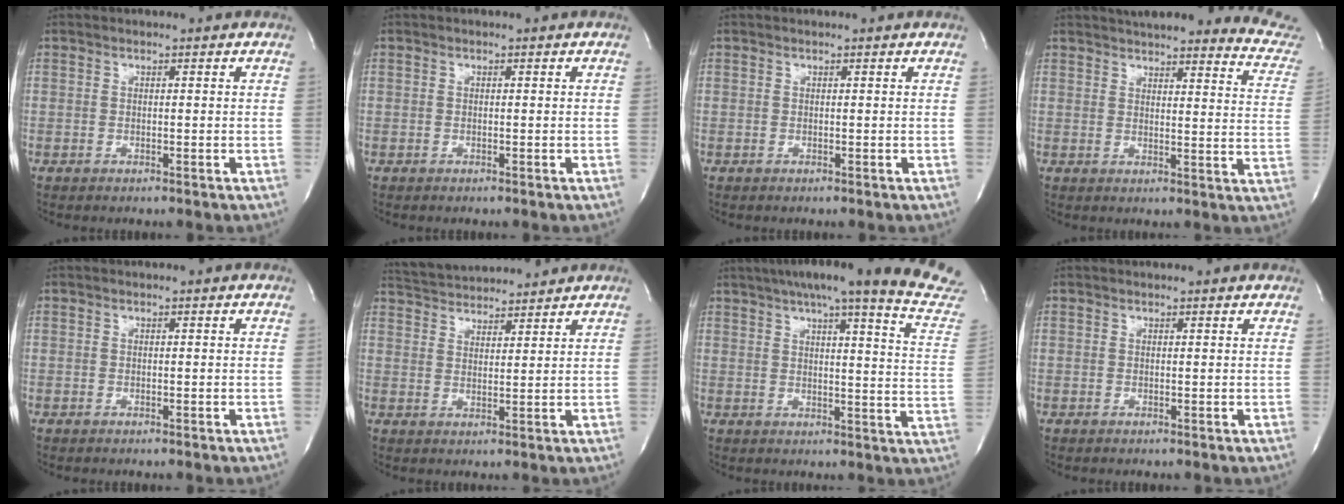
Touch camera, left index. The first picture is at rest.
{"total": 0.0}
{"total": 0.7, "force": [0.7, 0.0, 0.1], "torque": [-0.005, 0.004, 0.006]}
{"total": 20.7, "force": [19.8, 2.5, 5.4], "torque": [-0.056, -0.080, 0.210]}
{"total": 0.0}
{"total": 9.7, "force": [9.4, 1.0, 2.1], "torque": [-0.046, 0.022, 0.150]}
{"total": 26.0, "force": [22.8, 0.3, 12.6], "torque": [-0.172, -0.071, 0.261]}
{"total": 3.3, "force": [3.2, 0.4, 0.7], "torque": [-0.014, 0.017, 0.030]}